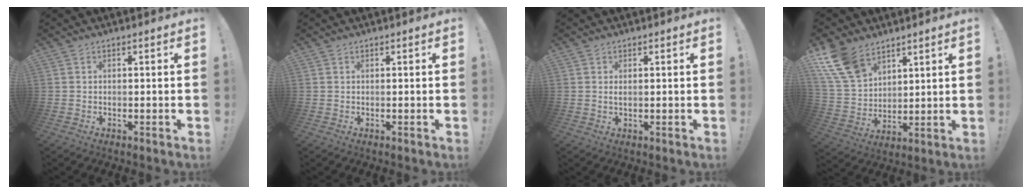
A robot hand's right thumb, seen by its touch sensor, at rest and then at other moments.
{"total": 0.0}
{"total": 1.1, "force": [0.3, 0.2, 1.0], "torque": [-0.021, 0.002, 0.004]}
{"total": 14.3, "force": [9.4, 8.5, 6.6], "torque": [-0.136, -0.050, 0.184]}